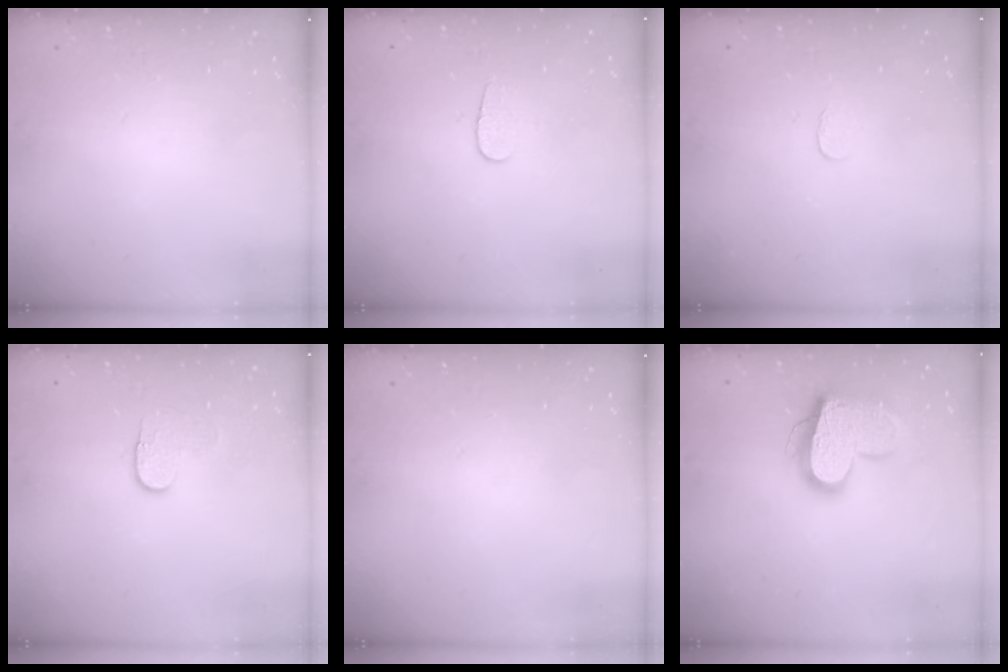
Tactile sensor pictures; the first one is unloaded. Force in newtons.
{"total": 5.1, "press": 5.1, "slide": 0.5}
{"total": 2.6, "press": 2.6, "slide": 0.2}
{"total": 3.8, "press": 3.8, "slide": 0.4}
{"total": 0.0}
{"total": 19.3, "press": 19.2, "slide": 1.5}